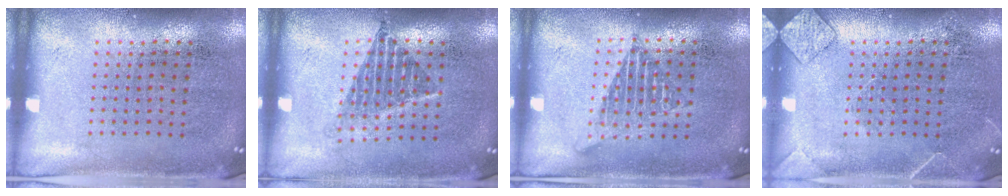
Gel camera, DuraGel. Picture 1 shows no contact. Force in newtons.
{"total": 1.2, "press": 1.0, "slide": 0.7}
{"total": 1.2, "press": 1.2, "slide": 0.0}
{"total": 1.8, "press": 1.8, "slide": 0.1}